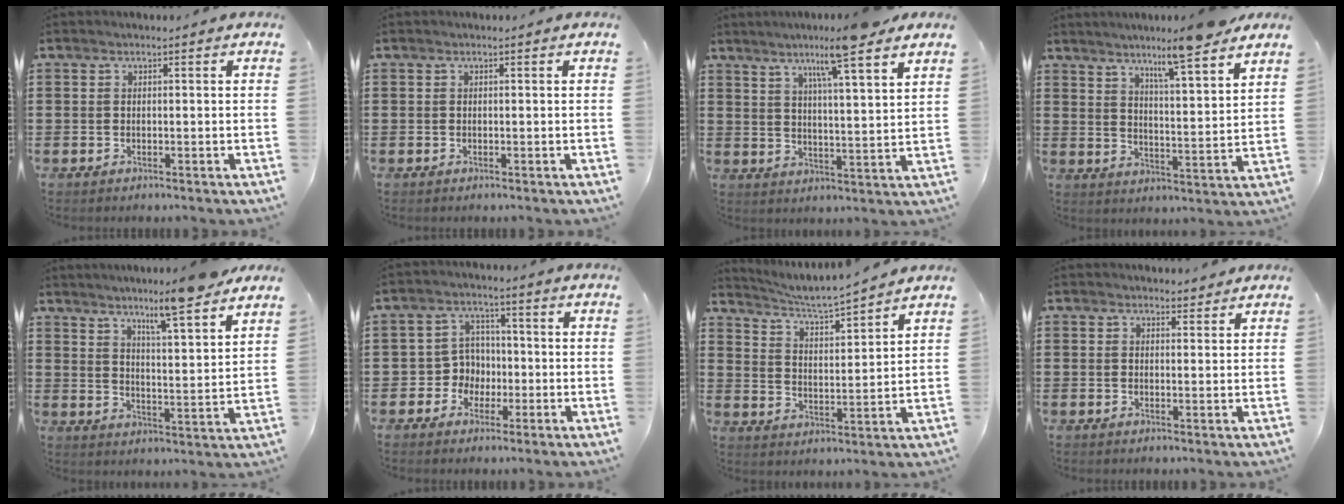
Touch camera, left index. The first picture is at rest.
{"total": 0.0}
{"total": 9.4, "force": [7.2, 0.0, 6.1], "torque": [-0.103, -0.031, 0.116]}
{"total": 8.4, "force": [7.0, 0.1, 4.6], "torque": [-0.076, -0.043, 0.114]}
{"total": 8.1, "force": [7.0, 0.1, 4.2], "torque": [-0.076, -0.042, 0.115]}
{"total": 4.9, "force": [-1.2, 4.6, 1.2], "torque": [-0.040, 0.013, -0.023]}
{"total": 4.7, "force": [4.4, -0.3, 1.5], "torque": [-0.052, -0.033, 0.070]}
{"total": 1.8, "force": [1.7, 0.6, 0.2], "torque": [0.000, 0.002, 0.032]}